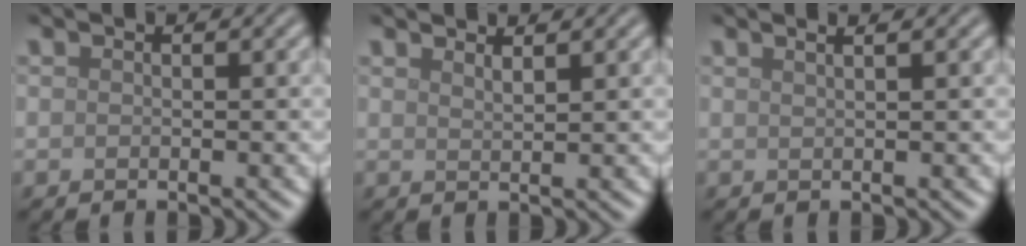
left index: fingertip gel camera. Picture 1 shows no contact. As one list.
[{"total": 1.6, "force": [1.4, 0.4, 0.7], "torque": [-0.002, 0.006, 0.015]}, {"total": 3.4, "force": [2.1, 1.6, 2.2], "torque": [0.000, 0.022, -0.008]}]